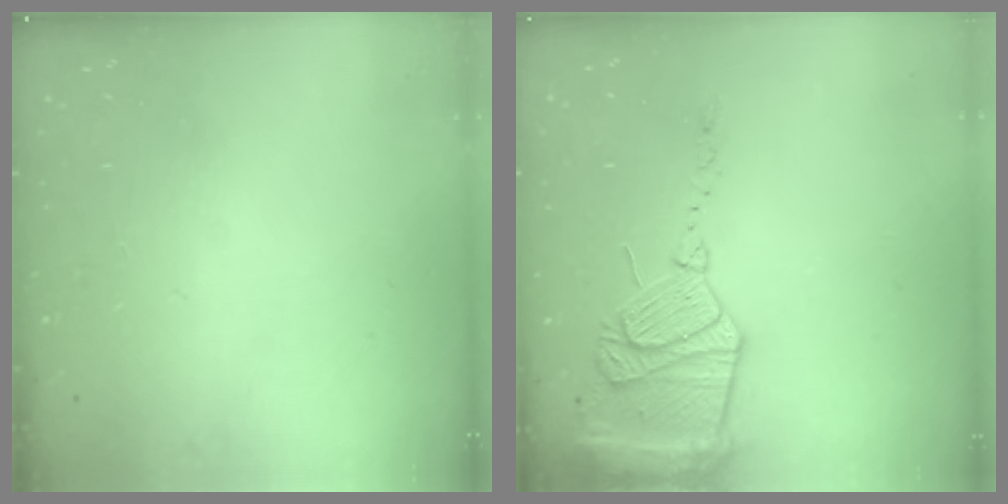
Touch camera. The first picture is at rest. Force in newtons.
{"total": 17.8, "press": 17.7, "slide": 1.5}